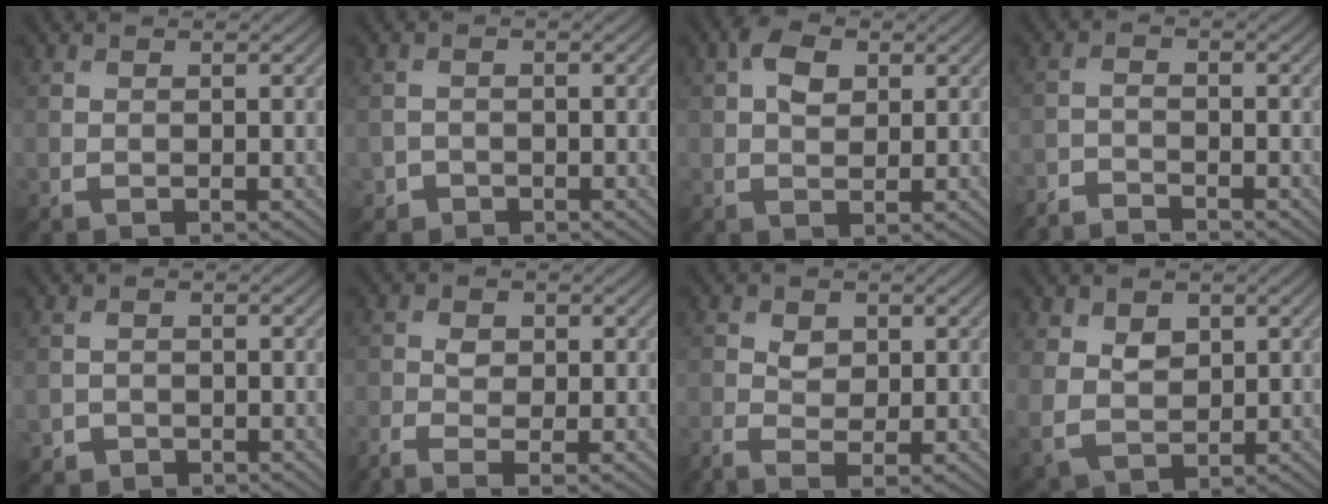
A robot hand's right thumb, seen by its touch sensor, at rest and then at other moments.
{"total": 1.5, "force": [-1.0, 1.2, 0.1], "torque": [0.005, -0.001, -0.023]}
{"total": 3.8, "force": [1.2, 2.5, 2.7], "torque": [-0.051, 0.008, 0.016]}
{"total": 3.5, "force": [-3.4, 0.3, 0.6], "torque": [-0.013, -0.006, -0.073]}
{"total": 1.5, "force": [-1.0, 1.1, 0.1], "torque": [0.005, -0.001, -0.023]}
{"total": 2.7, "force": [-1.3, 1.0, 2.1], "torque": [-0.050, -0.001, -0.034]}
{"total": 2.5, "force": [-0.4, 1.5, 1.9], "torque": [-0.045, 0.000, -0.011]}
{"total": 4.4, "force": [1.5, 3.2, 2.5], "torque": [-0.063, -0.008, 0.033]}